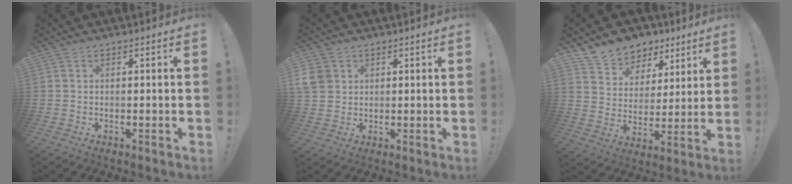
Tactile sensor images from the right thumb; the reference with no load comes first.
{"total": 5.6, "force": [1.8, 4.8, 2.3], "torque": [-0.042, -0.001, 0.038]}
{"total": 9.0, "force": [6.5, 6.1, 0.9], "torque": [-0.025, -0.052, 0.131]}